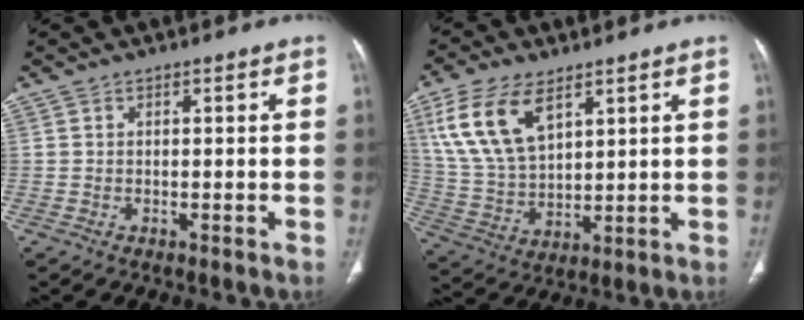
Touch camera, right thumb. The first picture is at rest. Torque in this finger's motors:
{"motor_torque": [-0.98, 1.58, 1.03, 0.61, 0.40]}